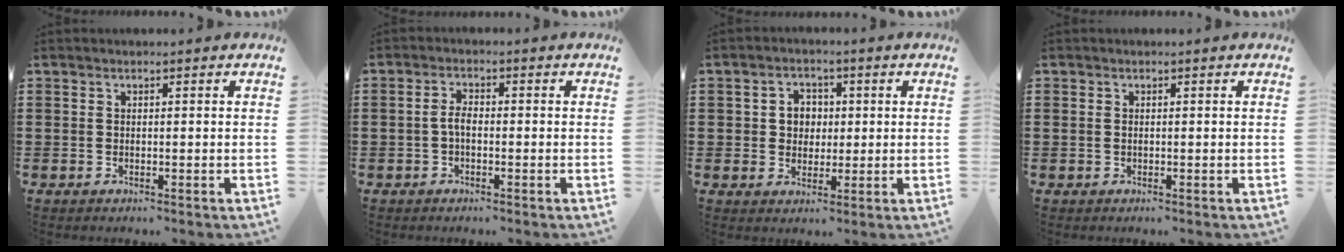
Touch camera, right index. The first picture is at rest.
{"total": 2.4, "force": [-0.6, 1.0, 2.1], "torque": [-0.055, -0.002, -0.017]}
{"total": 3.9, "force": [0.3, 3.6, 1.6], "torque": [-0.044, 0.012, 0.001]}
{"total": 0.6, "force": [-0.1, 0.3, 0.5], "torque": [-0.011, 0.000, -0.002]}